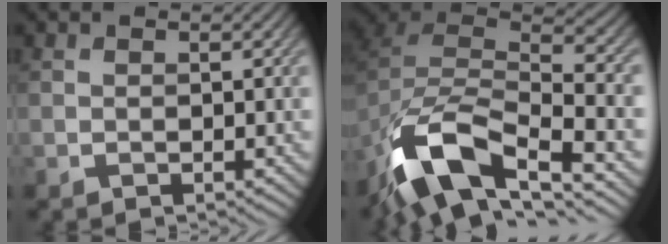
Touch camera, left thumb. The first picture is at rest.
{"total": 14.5, "force": [-9.1, 6.2, 9.4], "torque": [-0.217, -0.027, -0.154]}